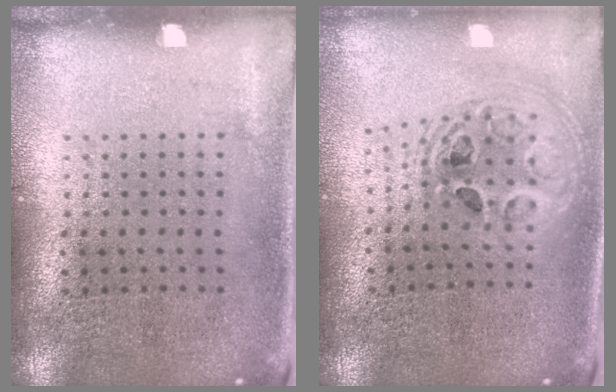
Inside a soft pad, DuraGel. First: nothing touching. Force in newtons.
{"total": 2.0, "press": 1.6, "slide": 1.2}